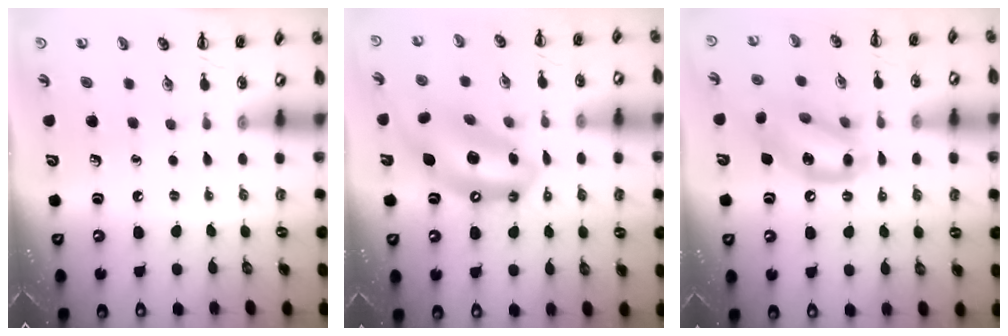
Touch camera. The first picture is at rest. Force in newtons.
{"total": 13.8, "press": 13.4, "slide": 3.3}
{"total": 13.5, "press": 13.1, "slide": 3.1}